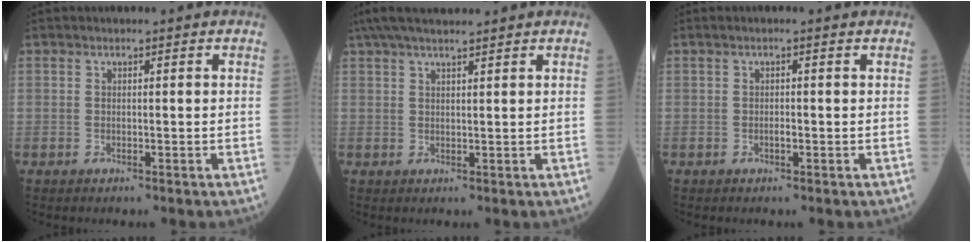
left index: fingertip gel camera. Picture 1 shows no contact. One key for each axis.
{"total": 8.2, "fx": 6.9, "fy": 0.5, "fz": 4.4, "tx": -0.073, "ty": 0.038, "tz": 0.116}
{"total": 0.8, "fx": -0.1, "fy": 0.1, "fz": 0.8, "tx": -0.013, "ty": 0.001, "tz": -0.004}